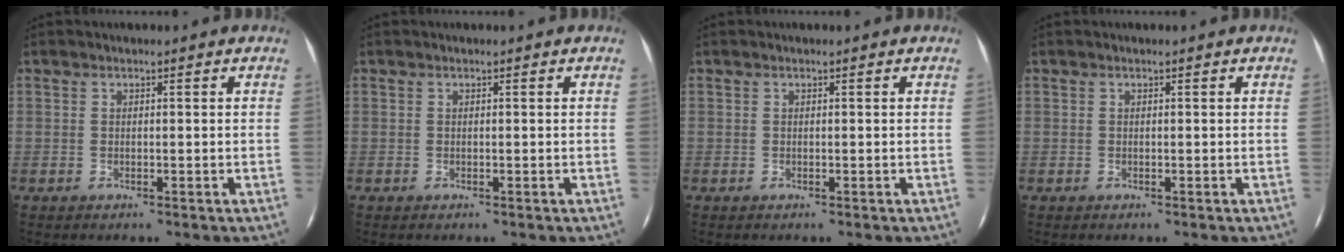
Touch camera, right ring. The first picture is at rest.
{"total": 0.0}
{"total": 0.0}
{"total": 0.0}